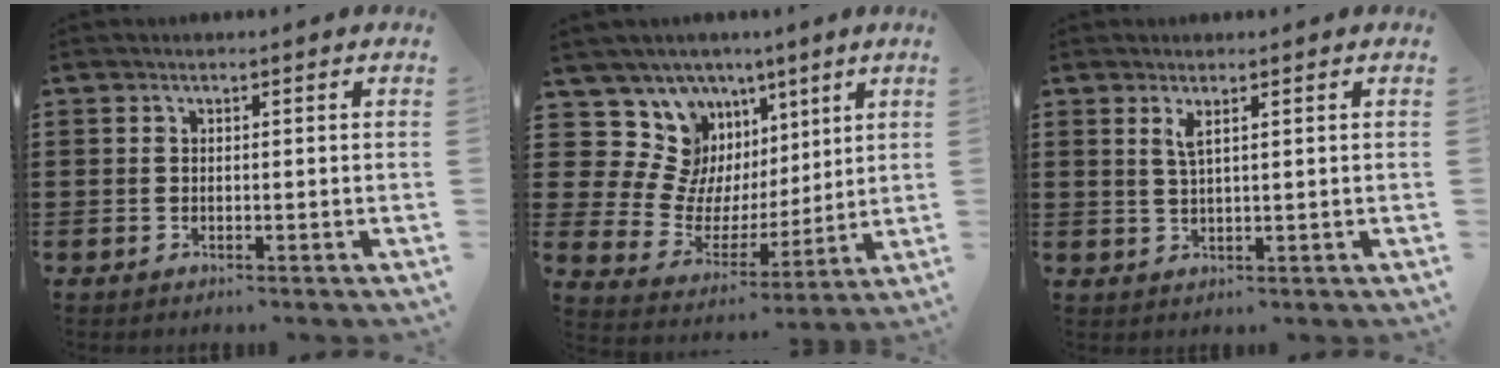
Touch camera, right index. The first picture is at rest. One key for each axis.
{"total": 10.9, "fx": 4.7, "fy": 9.7, "fz": 2.0, "tx": -0.078, "ty": -0.049, "tz": 0.093}
{"total": 2.0, "fx": 1.1, "fy": 0.4, "fz": 1.6, "tx": -0.035, "ty": 0.003, "tz": 0.019}